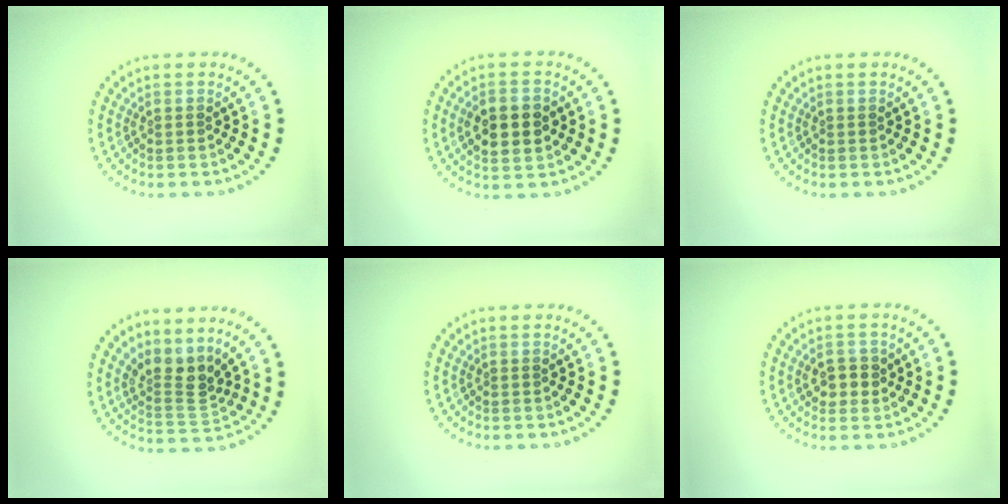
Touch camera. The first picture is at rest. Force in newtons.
{"total": 4.5, "press": 4.5, "slide": 0.1}
{"total": 0.0}
{"total": 3.2, "press": 2.4, "slide": 2.2}
{"total": 0.0}
{"total": 2.4, "press": 2.3, "slide": 0.5}